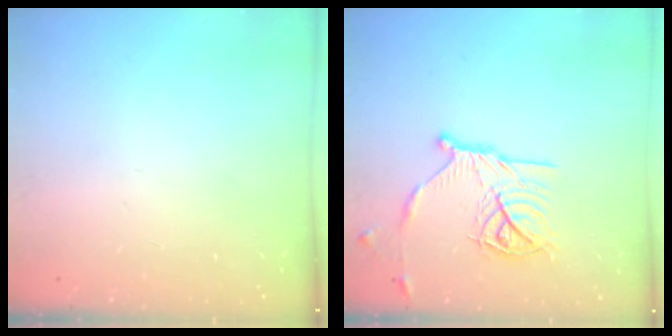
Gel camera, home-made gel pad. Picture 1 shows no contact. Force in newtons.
{"total": 17.0, "press": 17.0, "slide": 1.0}